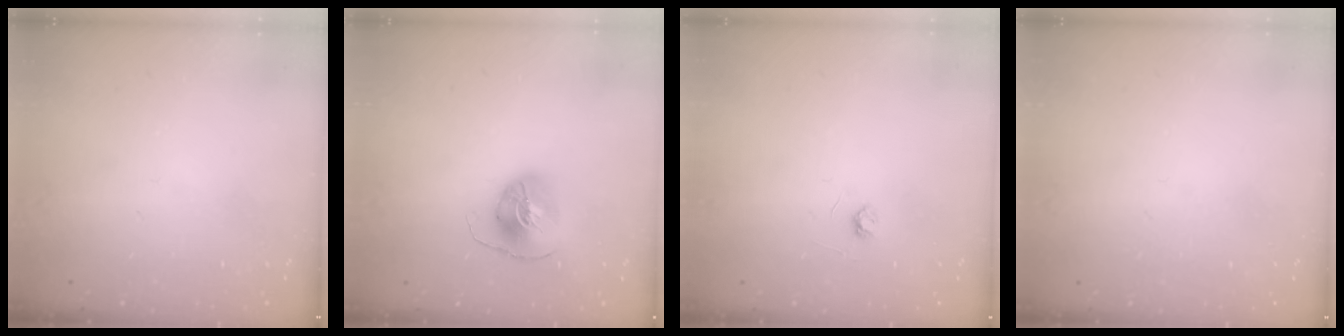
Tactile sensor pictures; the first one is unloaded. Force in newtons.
{"total": 8.5, "press": 8.5, "slide": 0.2}
{"total": 2.6, "press": 2.6, "slide": 0.3}
{"total": 0.8, "press": 0.8, "slide": 0.0}